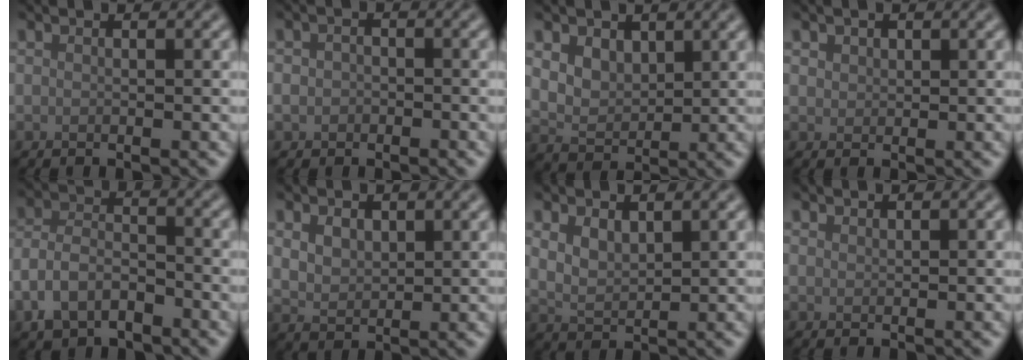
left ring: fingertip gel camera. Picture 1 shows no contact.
{"total": 1.7, "force": [-0.6, 1.5, 0.5], "torque": [-0.002, -0.004, -0.015]}
{"total": 3.1, "force": [1.4, 2.2, 1.7], "torque": [-0.037, -0.007, 0.026]}
{"total": 1.1, "force": [0.6, 0.8, 0.2], "torque": [-0.003, -0.001, 0.012]}
{"total": 4.5, "force": [-2.6, 2.6, 2.5], "torque": [-0.047, 0.000, -0.061]}
{"total": 2.6, "force": [1.2, 1.7, 1.6], "torque": [-0.035, -0.004, 0.027]}
{"total": 2.5, "force": [1.2, 1.3, 1.7], "torque": [-0.038, -0.004, 0.029]}
{"total": 0.7, "force": [0.7, 0.2, 0.0], "torque": [0.001, -0.001, 0.016]}